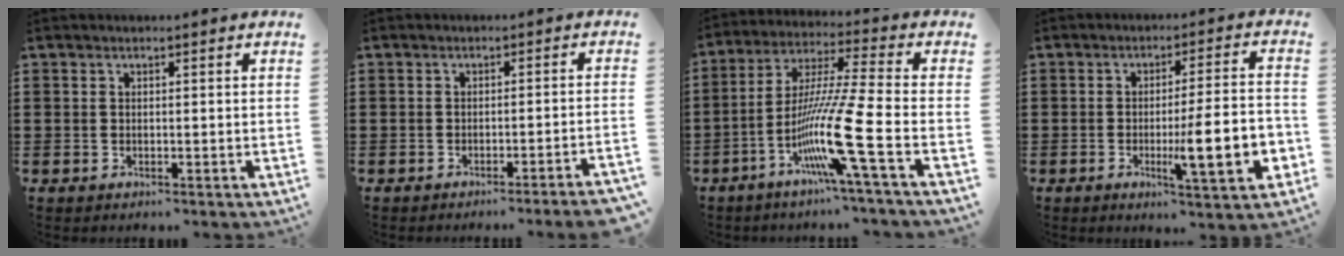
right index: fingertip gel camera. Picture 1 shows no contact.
{"total": 2.4, "force": [-1.9, -0.6, 1.3], "torque": [-0.021, -0.003, -0.039]}
{"total": 14.0, "force": [-5.7, -0.6, 12.8], "torque": [-0.269, -0.020, -0.115]}
{"total": 11.6, "force": [-2.7, 1.9, 11.1], "torque": [-0.171, -0.010, -0.047]}